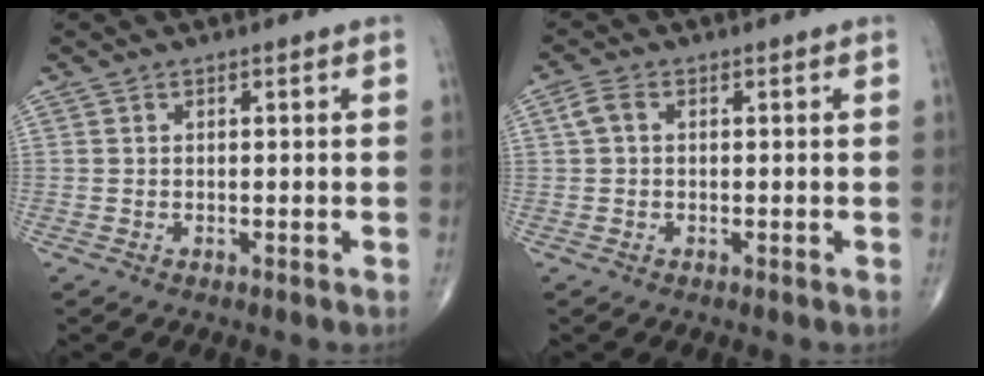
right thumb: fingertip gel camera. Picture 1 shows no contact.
{"total": 2.5, "force": [0.4, 1.6, 1.9], "torque": [-0.041, 0.010, 0.006]}